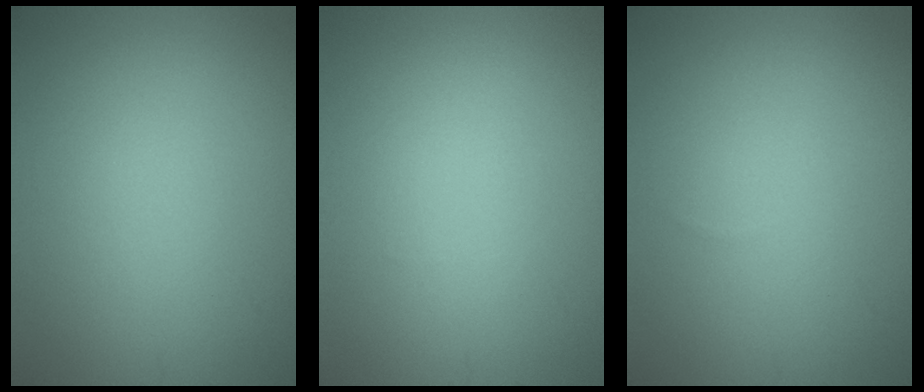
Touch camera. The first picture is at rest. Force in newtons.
{"total": 0.0}
{"total": 0.0}